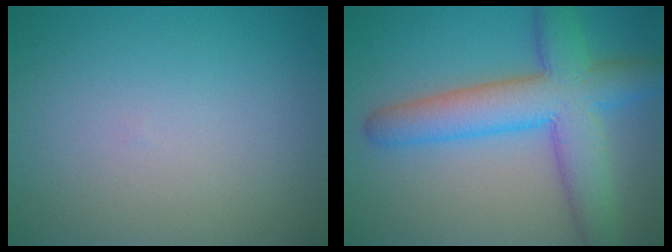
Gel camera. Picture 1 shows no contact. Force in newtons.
{"total": 8.3, "press": 8.3, "slide": 0.3}